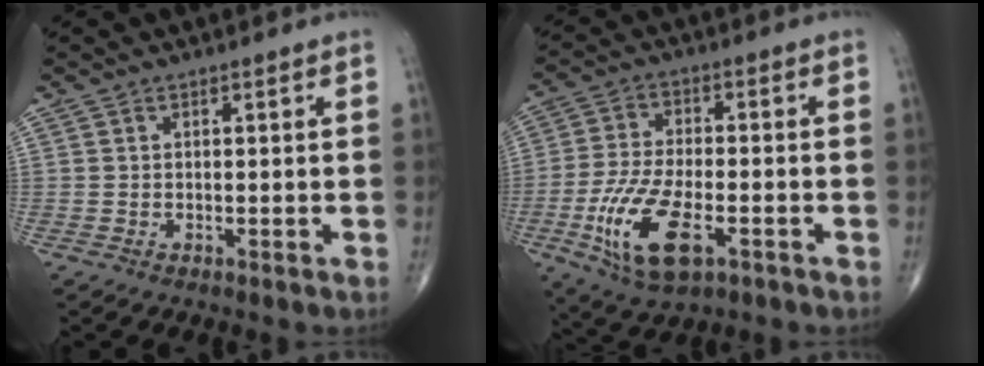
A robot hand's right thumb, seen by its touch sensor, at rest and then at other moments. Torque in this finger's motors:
{"motor_torque": [0.15, 0.76, 1.17, -0.19, 0.41]}